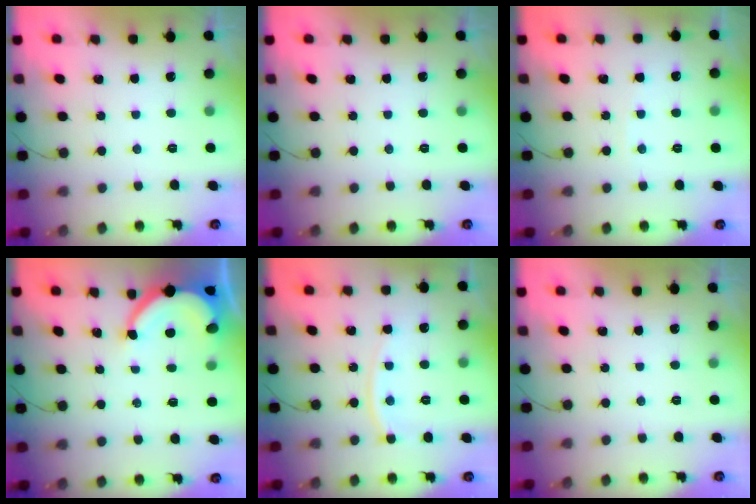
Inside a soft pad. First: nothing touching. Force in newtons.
{"total": 0.0}
{"total": 2.8, "press": 2.8, "slide": 0.3}
{"total": 6.4, "press": 6.3, "slide": 0.6}
{"total": 8.0, "press": 7.9, "slide": 1.0}
{"total": 0.0}